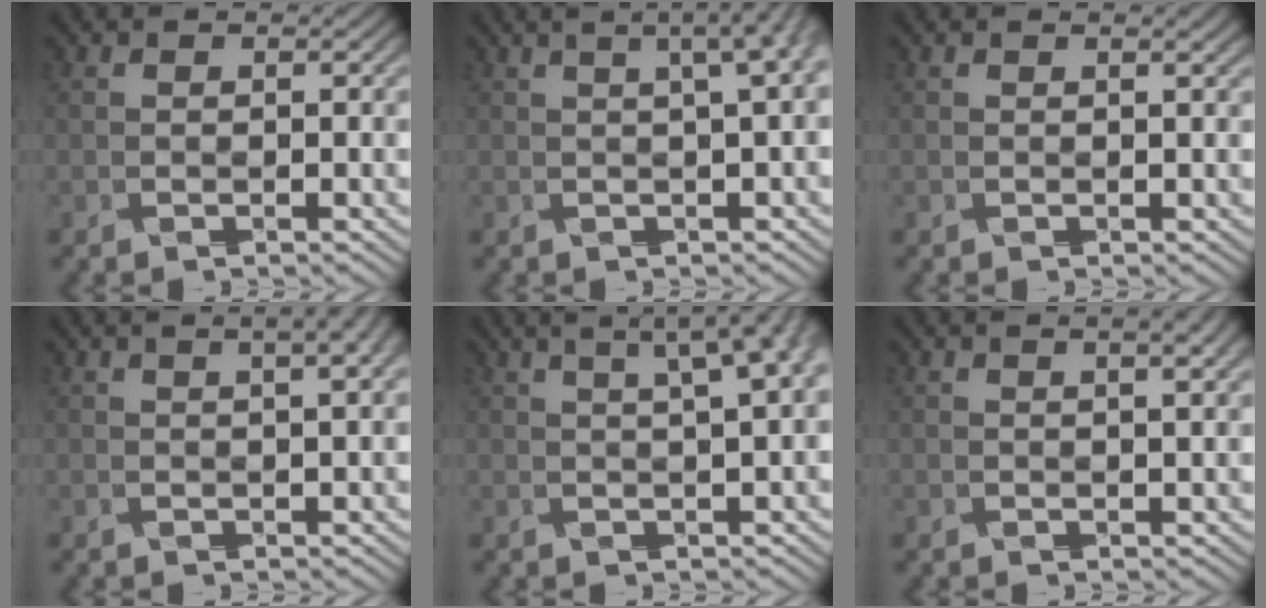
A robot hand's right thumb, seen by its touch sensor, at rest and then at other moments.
{"total": 5.5, "force": [1.3, 0.9, 5.3], "torque": [-0.084, 0.005, 0.025]}
{"total": 0.6, "force": [0.2, 0.1, 0.5], "torque": [-0.020, -0.004, 0.006]}
{"total": 3.8, "force": [1.3, 1.1, 3.4], "torque": [-0.062, 0.008, 0.029]}
{"total": 6.7, "force": [2.5, 0.9, 6.1], "torque": [-0.096, 0.014, 0.043]}
{"total": 2.0, "force": [0.8, 0.5, 1.8], "torque": [-0.039, -0.001, 0.019]}